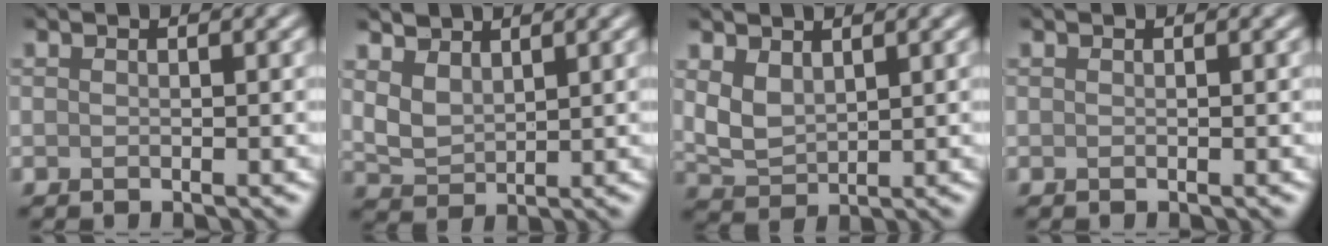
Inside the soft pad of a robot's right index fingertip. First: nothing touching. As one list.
[{"total": 2.9, "force": [1.8, 1.7, 1.6], "torque": [-0.038, 0.000, 0.037]}, {"total": 2.9, "force": [1.3, 1.8, 2.0], "torque": [-0.048, -0.002, 0.031]}, {"total": 0.0}]